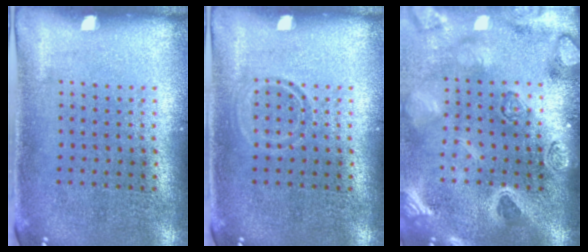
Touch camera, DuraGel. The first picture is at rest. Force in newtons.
{"total": 0.9, "press": 0.9, "slide": 0.2}
{"total": 3.9, "press": 3.1, "slide": 2.4}